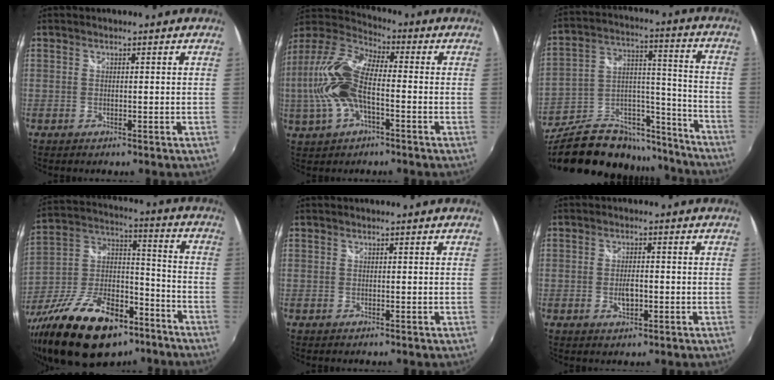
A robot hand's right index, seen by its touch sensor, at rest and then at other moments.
{"total": 16.0, "force": [-2.4, 7.6, 13.9], "torque": [-0.291, 0.009, -0.050]}
{"total": 28.3, "force": [-21.2, 13.2, 13.2], "torque": [-0.257, 0.039, -0.307]}
{"total": 25.6, "force": [-16.0, 12.5, 15.7], "torque": [-0.302, -0.002, -0.254]}
{"total": 0.0}
{"total": 3.3, "force": [-0.9, 1.5, 2.7], "torque": [-0.050, -0.003, -0.015]}